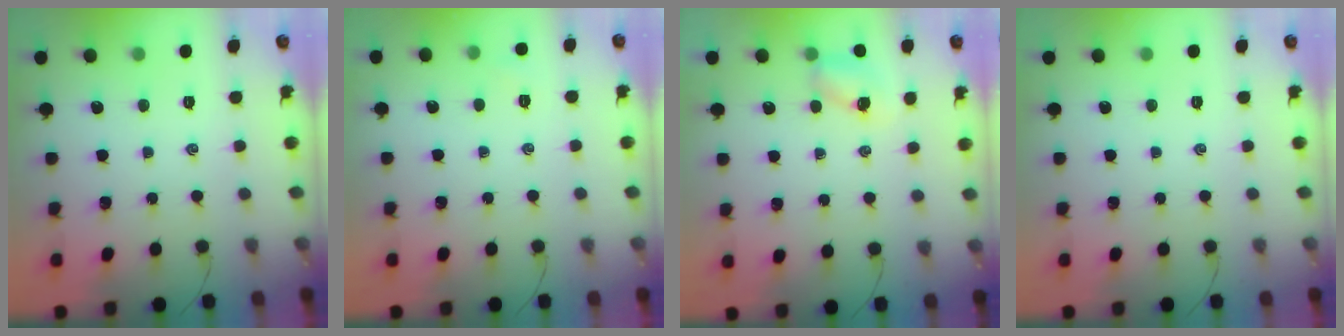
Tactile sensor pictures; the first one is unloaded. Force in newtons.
{"total": 3.5, "press": 3.4, "slide": 0.9}
{"total": 4.4, "press": 4.3, "slide": 0.8}
{"total": 0.0}